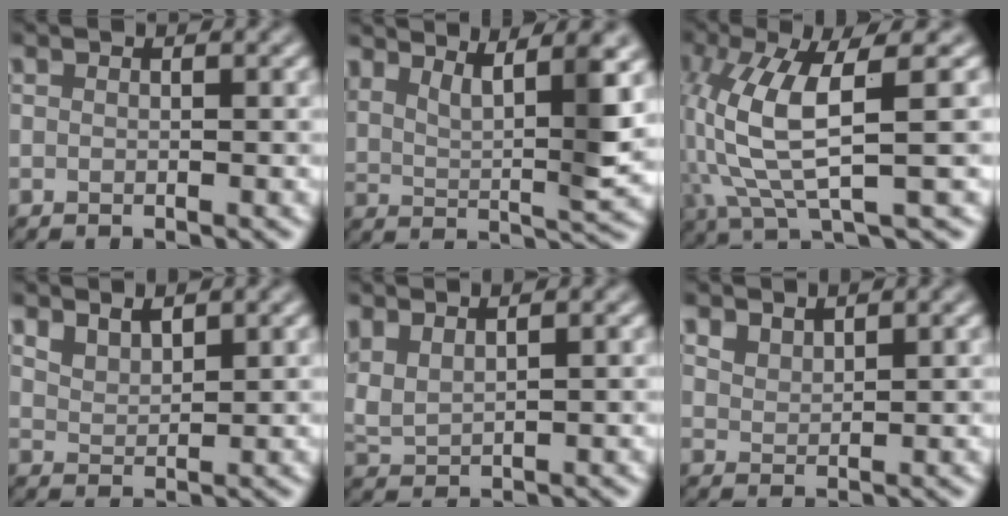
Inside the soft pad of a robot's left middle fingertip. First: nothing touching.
{"total": 6.9, "force": [4.3, 1.7, 5.1], "torque": [-0.083, 0.002, 0.083]}
{"total": 7.5, "force": [0.5, 1.7, 7.3], "torque": [-0.154, 0.000, 0.013]}
{"total": 2.9, "force": [2.4, 1.0, 1.2], "torque": [-0.018, -0.001, 0.039]}
{"total": 3.8, "force": [2.8, 1.4, 2.2], "torque": [-0.058, 0.011, 0.059]}
{"total": 2.4, "force": [2.2, 0.5, 0.6], "torque": [-0.010, -0.001, 0.044]}